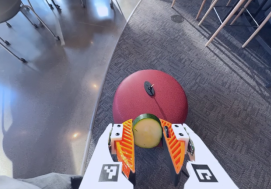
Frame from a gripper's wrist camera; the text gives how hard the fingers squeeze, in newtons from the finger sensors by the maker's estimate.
{"total": 11.3, "left": 11.2, "right": 11.4}